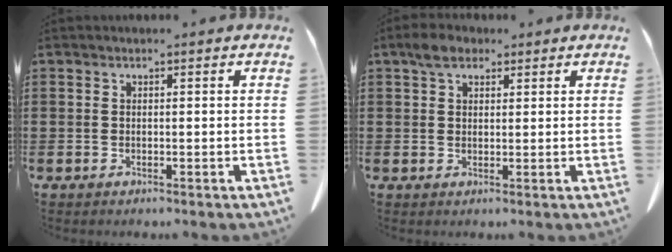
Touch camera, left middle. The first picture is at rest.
{"total": 3.6, "force": [2.4, 2.0, 1.8], "torque": [-0.036, 0.007, 0.042]}